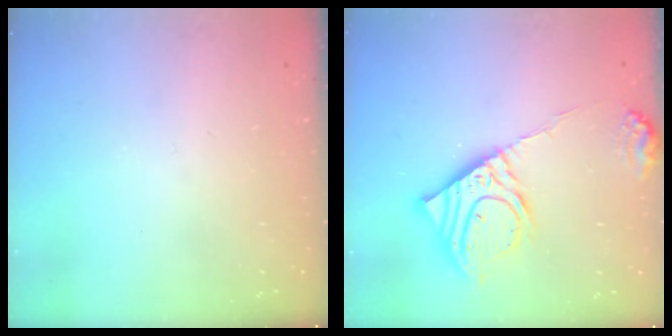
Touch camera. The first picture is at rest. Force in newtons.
{"total": 16.7, "press": 16.4, "slide": 3.2}